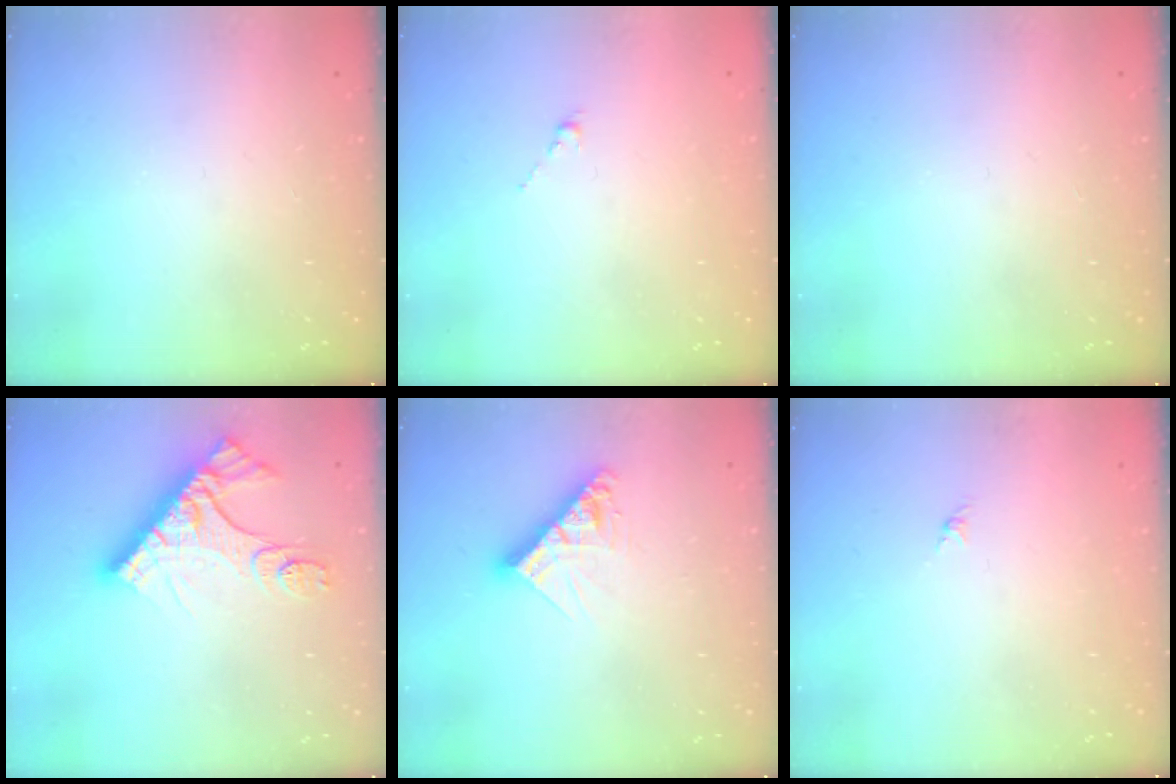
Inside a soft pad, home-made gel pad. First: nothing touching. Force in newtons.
{"total": 0.0}
{"total": 0.0}
{"total": 14.3, "press": 14.3, "slide": 1.2}
{"total": 9.7, "press": 9.7, "slide": 0.8}
{"total": 0.0}